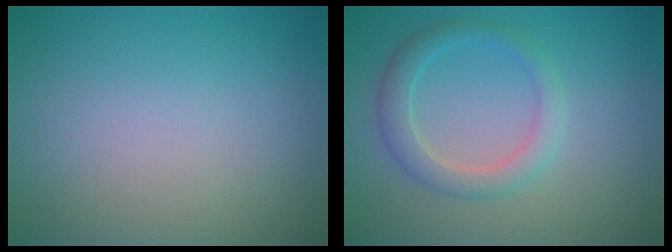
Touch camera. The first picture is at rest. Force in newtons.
{"total": 2.8, "press": 2.8, "slide": 0.1}